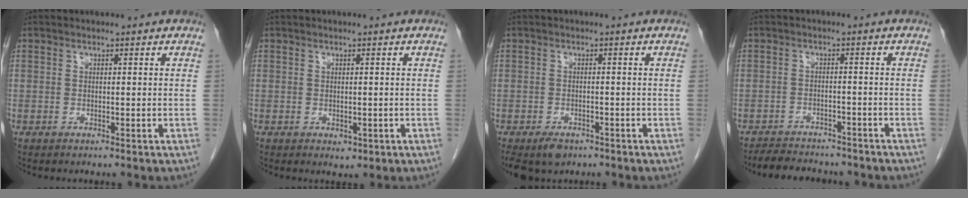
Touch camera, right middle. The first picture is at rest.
{"total": 1.5, "force": [-0.5, 0.9, 1.0], "torque": [-0.011, -0.002, 0.001]}
{"total": 4.9, "force": [-3.5, 2.6, 2.3], "torque": [-0.042, -0.006, -0.053]}
{"total": 9.0, "force": [-8.2, 2.8, 2.8], "torque": [-0.046, 0.002, -0.111]}